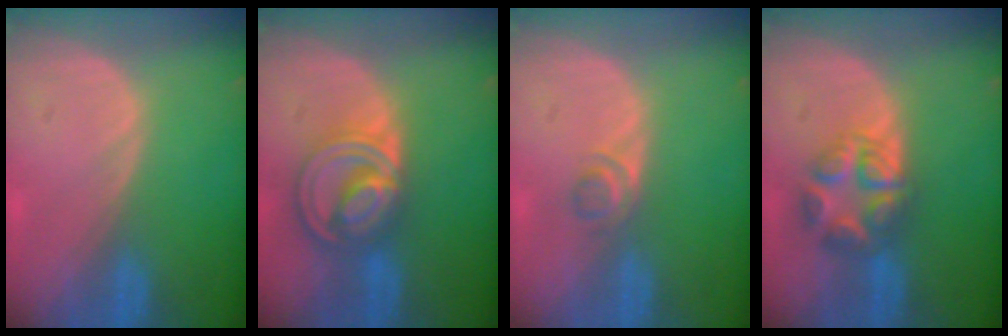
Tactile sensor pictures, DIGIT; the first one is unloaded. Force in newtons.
{"total": 8.7, "press": 7.4, "slide": 4.6}
{"total": 2.2, "press": 2.0, "slide": 0.9}
{"total": 6.3, "press": 6.3, "slide": 0.2}